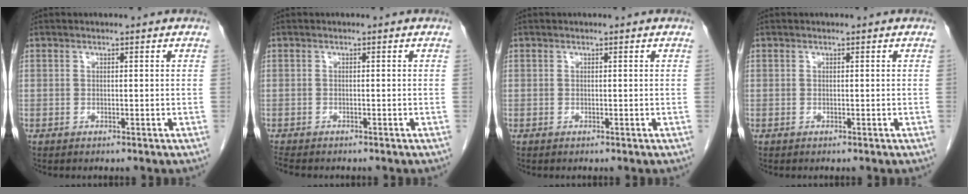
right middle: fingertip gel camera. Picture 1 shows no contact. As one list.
[{"total": 2.9, "force": [-2.6, 0.7, 1.2], "torque": [-0.028, -0.012, -0.039]}, {"total": 0.0}, {"total": 0.0}]